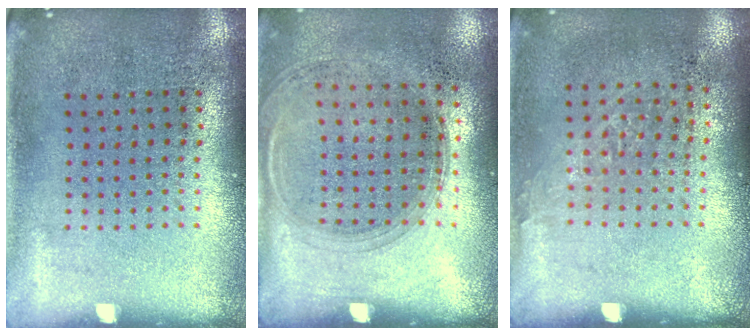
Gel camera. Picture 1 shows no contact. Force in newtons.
{"total": 1.4, "press": 1.2, "slide": 0.6}
{"total": 0.8, "press": 0.6, "slide": 0.6}